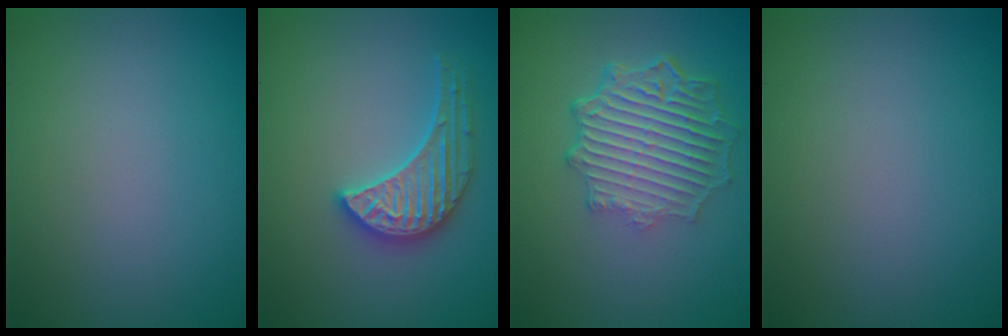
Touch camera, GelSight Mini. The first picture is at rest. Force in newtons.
{"total": 3.6, "press": 3.6, "slide": 0.4}
{"total": 6.4, "press": 4.7, "slide": 4.3}
{"total": 0.0}